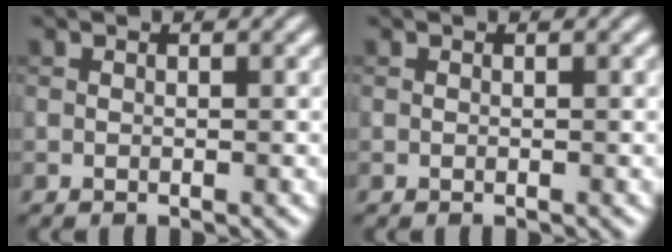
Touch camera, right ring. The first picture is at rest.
{"total": 0.0}